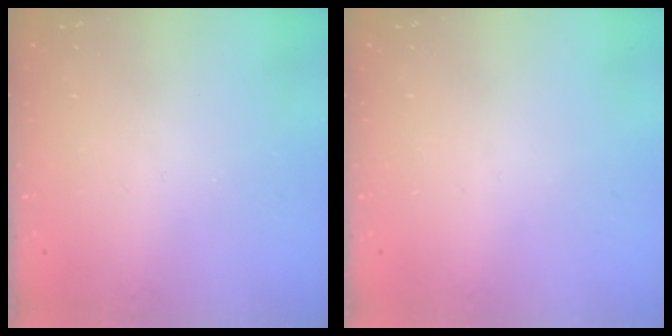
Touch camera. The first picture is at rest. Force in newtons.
{"total": 0.0}